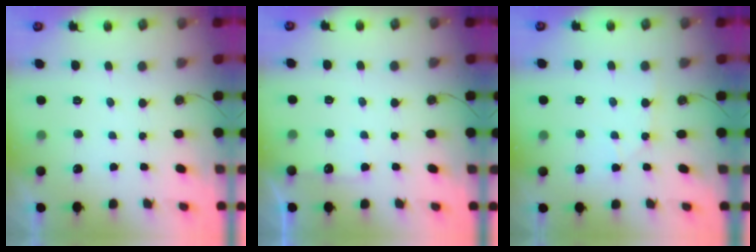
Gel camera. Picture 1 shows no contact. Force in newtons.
{"total": 5.4, "press": 5.3, "slide": 0.7}
{"total": 4.9, "press": 4.9, "slide": 0.7}